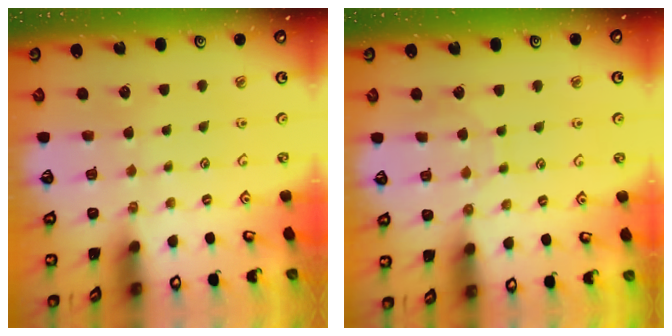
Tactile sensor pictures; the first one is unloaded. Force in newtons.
{"total": 4.7, "press": 4.7, "slide": 0.4}